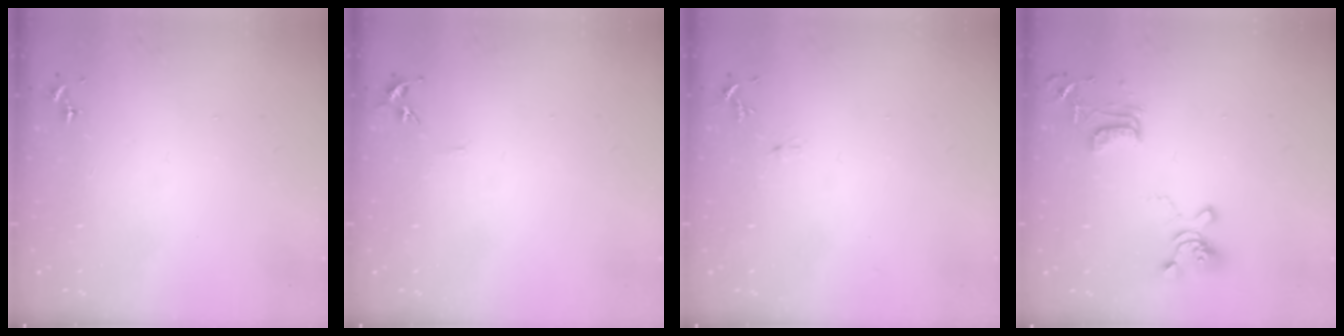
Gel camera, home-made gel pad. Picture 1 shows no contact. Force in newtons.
{"total": 4.5, "press": 4.5, "slide": 0.5}
{"total": 4.1, "press": 4.1, "slide": 0.5}
{"total": 15.8, "press": 15.7, "slide": 1.6}